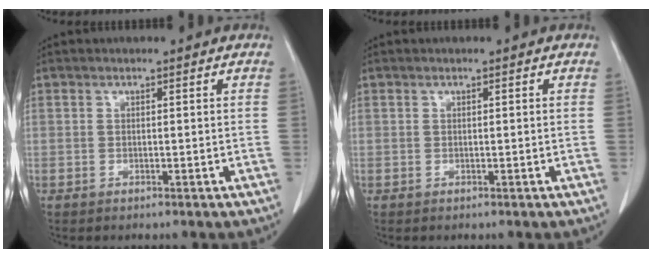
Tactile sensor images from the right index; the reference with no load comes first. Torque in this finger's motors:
{"motor_torque": [0.03, -0.06, 0.03, 0.01]}